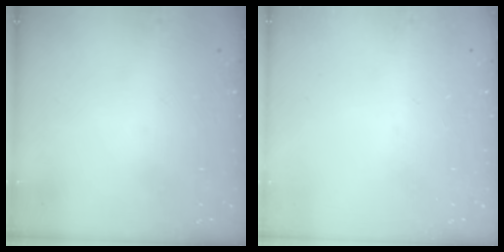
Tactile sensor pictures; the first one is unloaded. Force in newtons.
{"total": 0.0}